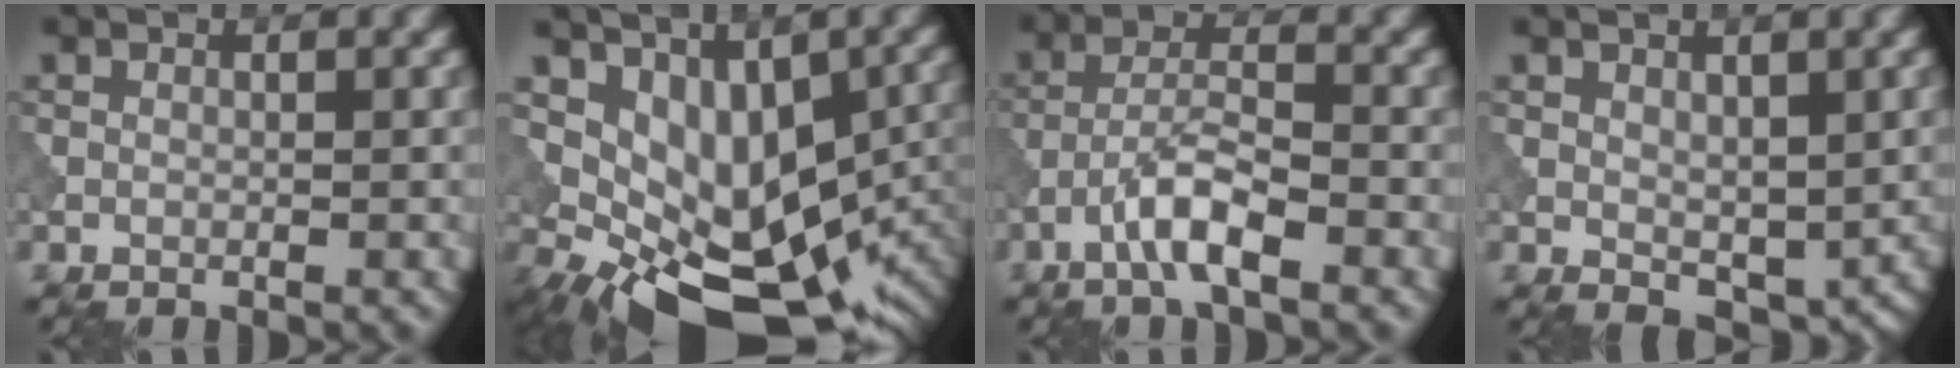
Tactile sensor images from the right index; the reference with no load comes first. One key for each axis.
{"total": 10.1, "fx": -0.5, "fy": 5.7, "fz": 8.3, "tx": -0.133, "ty": -0.014, "tz": 0.011}
{"total": 4.4, "fx": -2.4, "fy": 1.0, "fz": 3.6, "tx": -0.067, "ty": 0.011, "tz": -0.054}
{"total": 3.0, "fx": 0.6, "fy": 1.9, "fz": 2.2, "tx": -0.038, "ty": -0.008, "tz": 0.018}